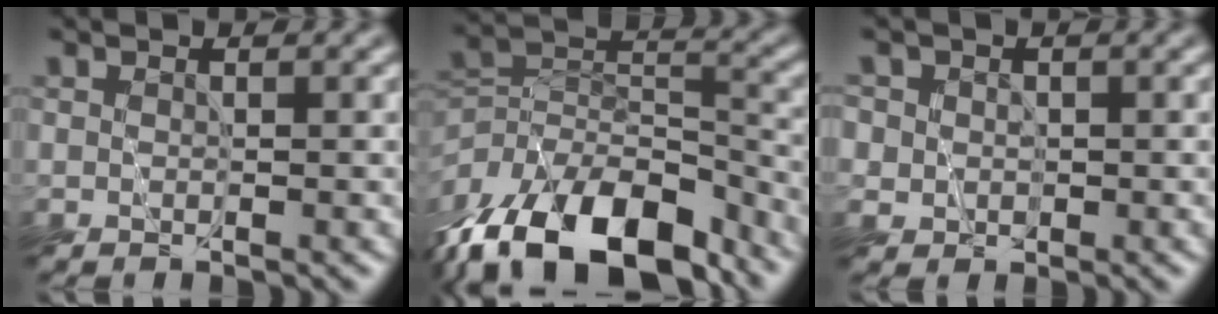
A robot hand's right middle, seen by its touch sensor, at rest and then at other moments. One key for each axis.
{"total": 14.9, "fx": -9.7, "fy": 7.9, "fz": 8.1, "tx": -0.183, "ty": -0.002, "tz": -0.158}
{"total": 3.0, "fx": 0.7, "fy": 2.9, "fz": 0.8, "tx": -0.018, "ty": 0.012, "tz": -0.001}